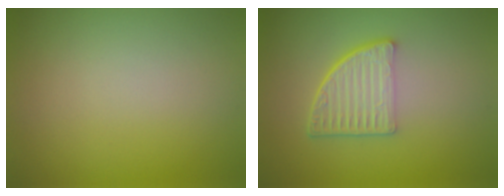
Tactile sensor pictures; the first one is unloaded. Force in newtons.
{"total": 4.9, "press": 3.3, "slide": 3.6}